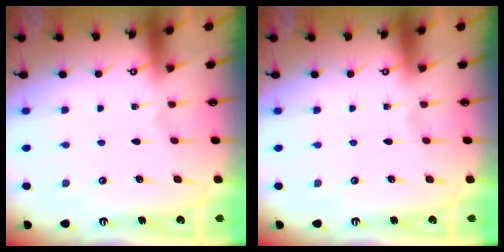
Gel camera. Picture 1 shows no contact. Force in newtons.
{"total": 0.0}